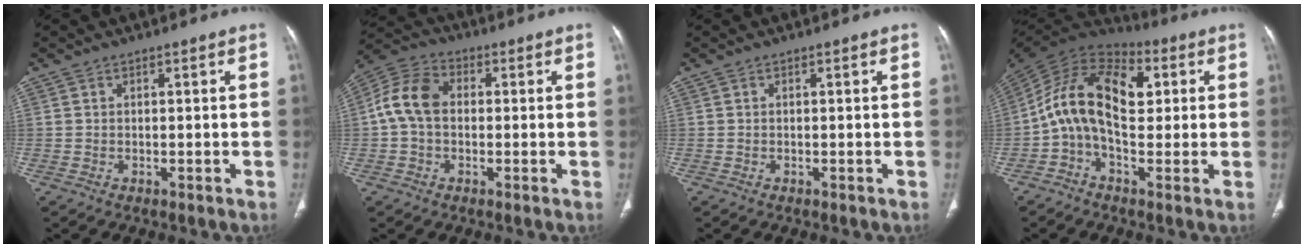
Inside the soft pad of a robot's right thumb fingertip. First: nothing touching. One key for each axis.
{"total": 9.2, "fx": 0.2, "fy": 6.7, "fz": 6.3, "tx": -0.120, "ty": 0.029, "tz": -0.007}
{"total": 0.0}
{"total": 16.0, "fx": 1.3, "fy": 9.4, "fz": 12.9, "tx": -0.212, "ty": 0.036, "tz": 0.012}